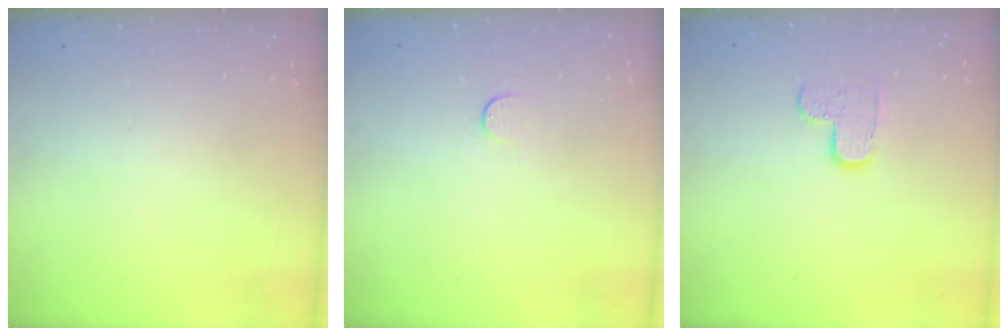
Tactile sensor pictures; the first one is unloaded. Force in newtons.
{"total": 3.3, "press": 3.2, "slide": 0.3}
{"total": 6.2, "press": 6.2, "slide": 0.3}